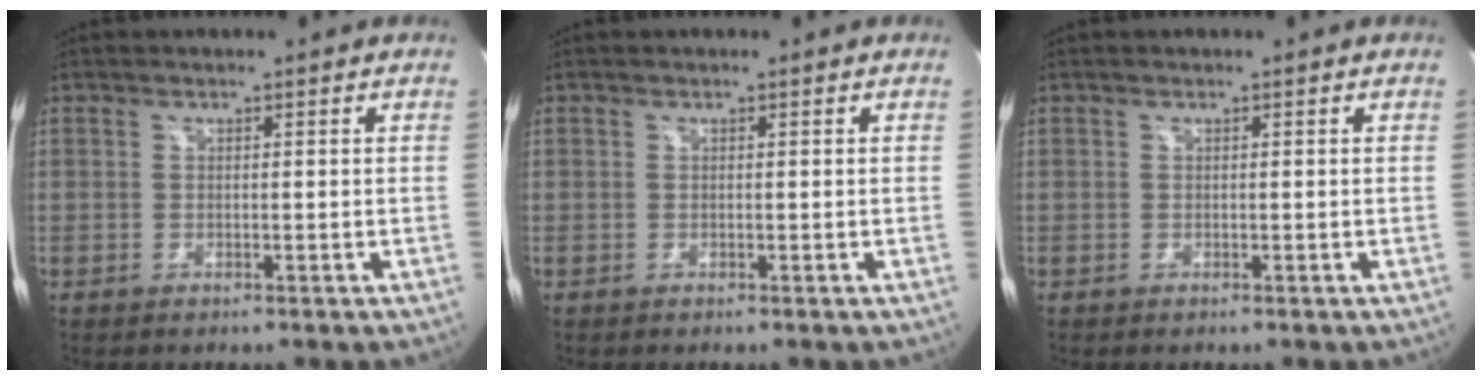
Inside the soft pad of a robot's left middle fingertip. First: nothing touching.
{"total": 0.0}
{"total": 0.0}